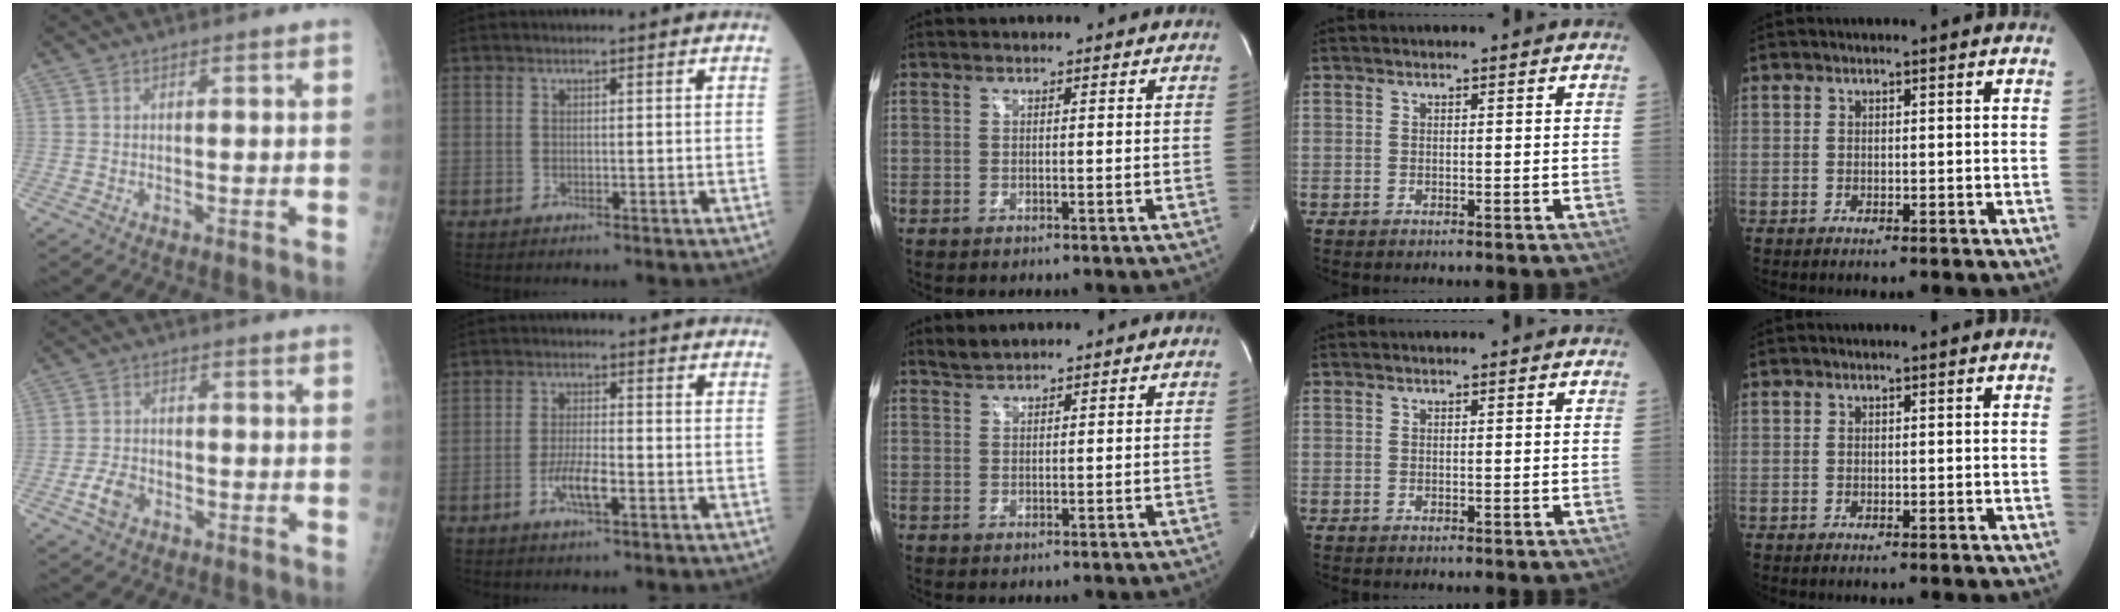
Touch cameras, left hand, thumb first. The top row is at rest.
{"thumb": {"total": 4.3, "force": [-2.4, 2.9, 2.1], "torque": [-0.037, 0.016, -0.043]}, "index": {"total": 4.7, "force": [-2.1, 0.9, 4.1], "torque": [-0.081, 0.000, -0.040]}, "middle": {"total": 1.6, "force": [1.6, 0.1, 0.1], "torque": [-0.007, 0.006, 0.036]}}